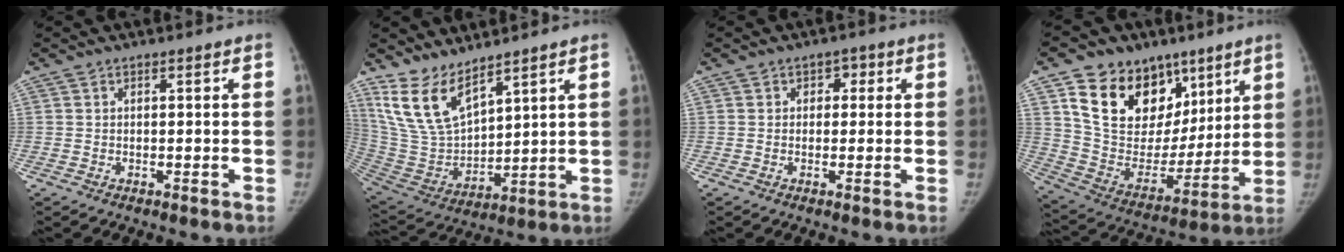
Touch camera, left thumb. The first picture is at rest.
{"total": 12.6, "force": [9.3, 5.1, 6.9], "torque": [-0.117, -0.055, 0.211]}
{"total": 2.6, "force": [0.6, 2.2, 1.2], "torque": [0.011, 0.004, 0.000]}
{"total": 22.7, "force": [11.6, 16.2, 10.9], "torque": [-0.139, -0.025, 0.212]}